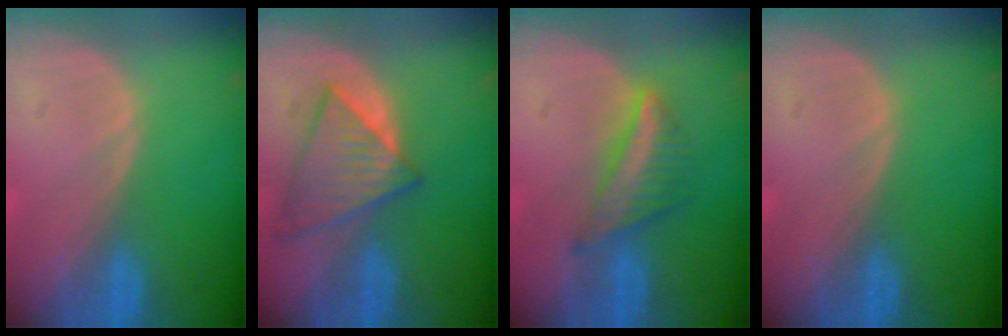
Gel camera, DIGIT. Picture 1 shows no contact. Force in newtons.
{"total": 6.9, "press": 6.9, "slide": 1.0}
{"total": 6.2, "press": 5.9, "slide": 2.0}
{"total": 0.0}